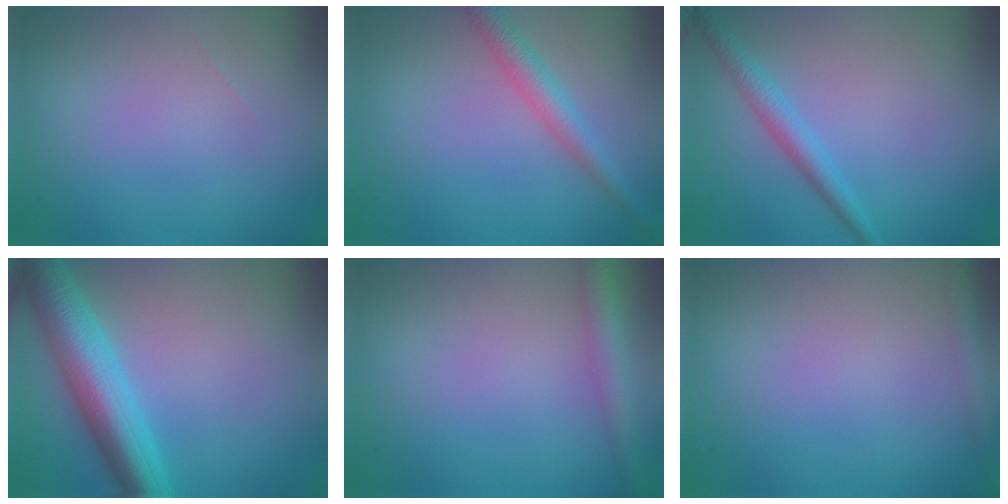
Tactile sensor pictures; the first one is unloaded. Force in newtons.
{"total": 2.9, "press": 2.9, "slide": 0.1}
{"total": 2.3, "press": 2.3, "slide": 0.2}
{"total": 7.4, "press": 7.4, "slide": 0.2}
{"total": 3.2, "press": 3.2, "slide": 0.1}
{"total": 1.8, "press": 1.8, "slide": 0.1}